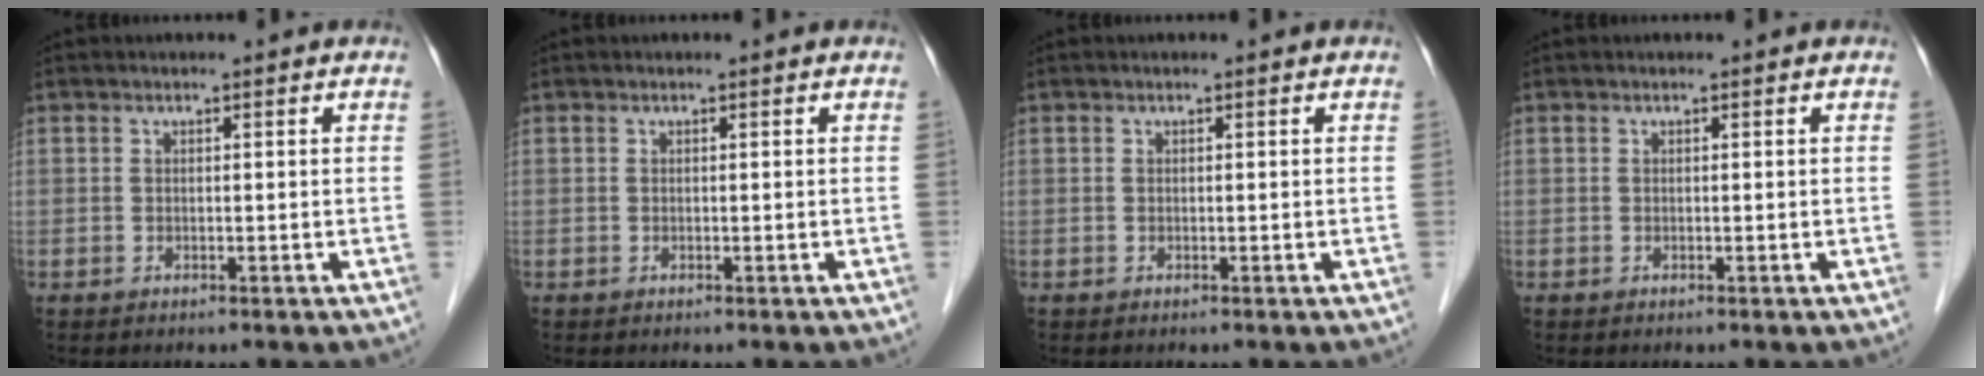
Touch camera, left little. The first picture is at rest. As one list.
[{"total": 0.0}, {"total": 0.0}, {"total": 0.0}]